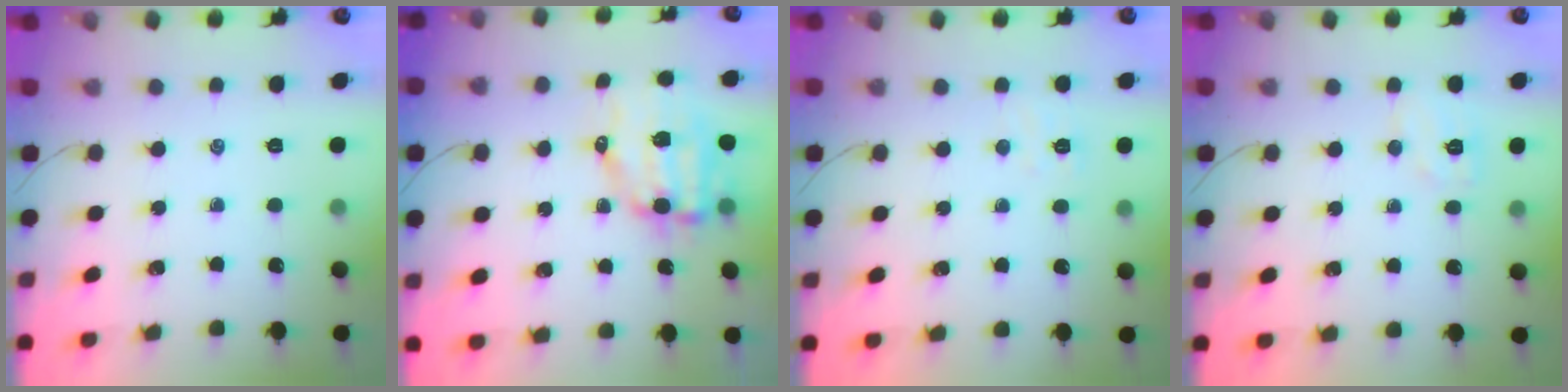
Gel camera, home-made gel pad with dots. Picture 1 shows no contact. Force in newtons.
{"total": 9.2, "press": 8.9, "slide": 2.1}
{"total": 3.8, "press": 3.6, "slide": 1.0}
{"total": 5.8, "press": 5.7, "slide": 1.1}